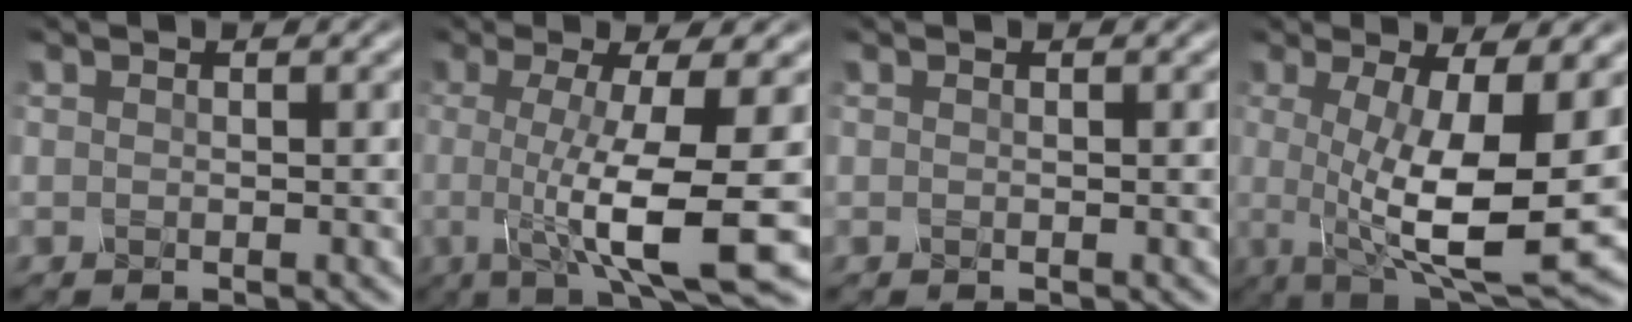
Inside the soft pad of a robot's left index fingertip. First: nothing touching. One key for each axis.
{"total": 9.9, "fx": -1.2, "fy": 1.9, "fz": 9.6, "tx": -0.135, "ty": -0.013, "tz": -0.022}
{"total": 0.0}
{"total": 10.5, "fx": -0.5, "fy": 2.9, "fz": 10.1, "tx": -0.160, "ty": -0.018, "tz": -0.005}